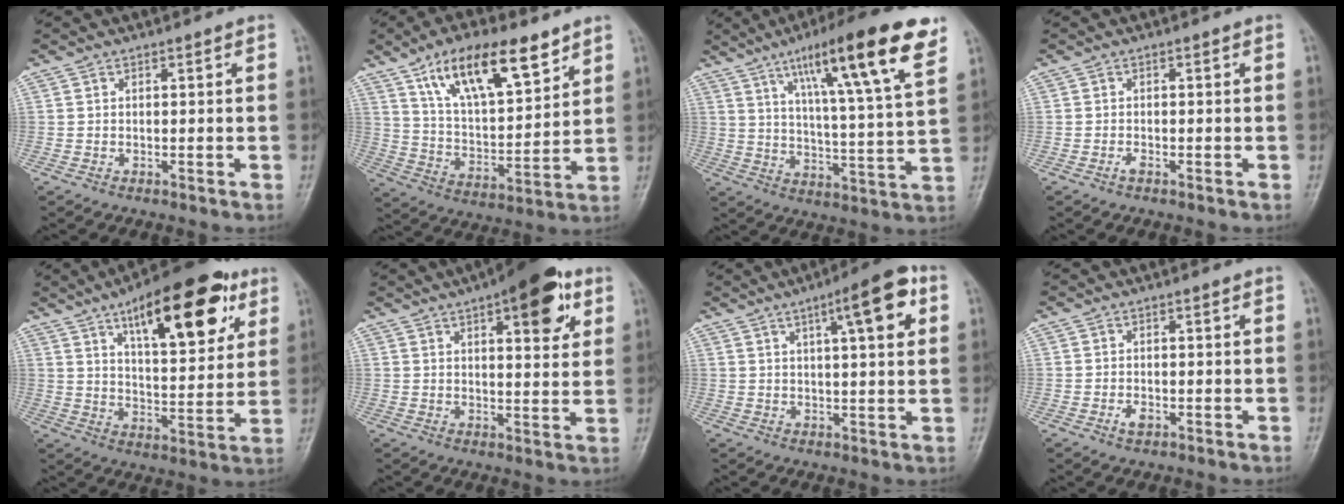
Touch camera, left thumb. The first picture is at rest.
{"total": 18.0, "force": [10.7, 6.9, 12.7], "torque": [-0.181, -0.042, 0.193]}
{"total": 20.7, "force": [11.4, 2.7, 17.0], "torque": [-0.243, -0.035, 0.176]}
{"total": 0.9, "force": [-0.5, 0.4, 0.7], "torque": [-0.013, 0.001, -0.012]}
{"total": 21.1, "force": [10.8, 8.0, 16.3], "torque": [-0.201, -0.033, 0.164]}
{"total": 13.3, "force": [6.5, 5.0, 10.5], "torque": [-0.109, -0.018, 0.082]}
{"total": 10.7, "force": [4.3, 2.5, 9.5], "torque": [-0.126, 0.000, 0.058]}
{"total": 1.9, "force": [-0.8, 1.1, 1.3], "torque": [-0.022, 0.001, -0.013]}